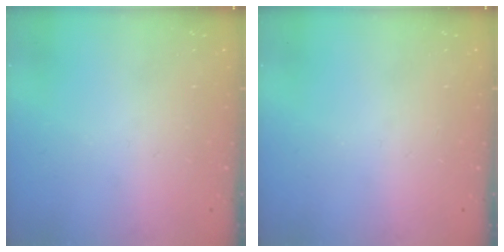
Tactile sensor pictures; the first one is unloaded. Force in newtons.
{"total": 0.0}